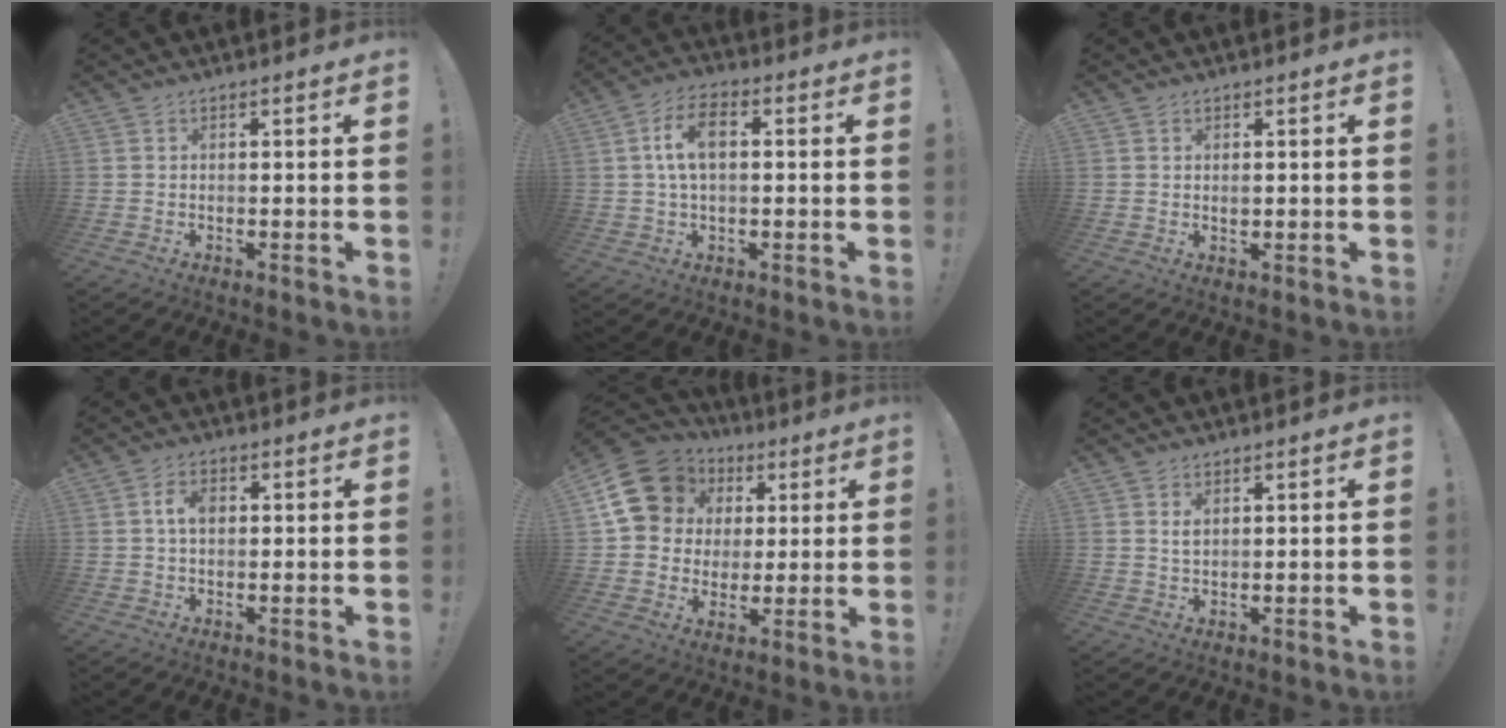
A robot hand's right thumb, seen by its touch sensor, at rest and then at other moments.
{"total": 8.8, "force": [1.2, 5.1, 7.1], "torque": [-0.121, 0.009, 0.024]}
{"total": 1.1, "force": [0.3, 0.9, 0.6], "torque": [0.005, -0.003, 0.002]}
{"total": 4.7, "force": [0.6, 2.8, 3.8], "torque": [-0.058, 0.004, 0.009]}
{"total": 16.5, "force": [6.1, 13.4, 7.5], "torque": [-0.115, -0.024, 0.129]}
{"total": 2.1, "force": [1.2, 1.1, 1.3], "torque": [-0.011, -0.006, 0.019]}